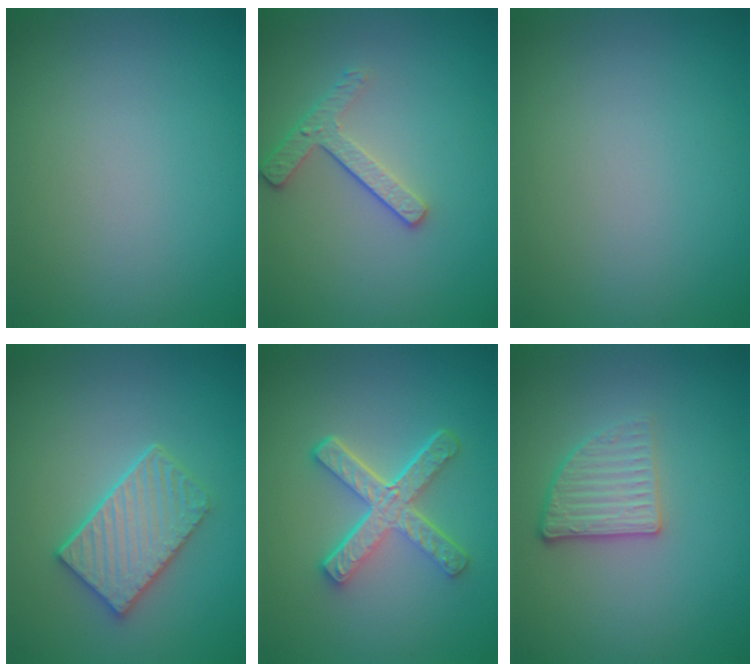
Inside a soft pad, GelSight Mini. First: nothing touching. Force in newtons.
{"total": 2.5, "press": 2.2, "slide": 1.1}
{"total": 0.0}
{"total": 3.8, "press": 3.5, "slide": 1.4}
{"total": 5.2, "press": 3.8, "slide": 3.6}
{"total": 2.6, "press": 2.3, "slide": 1.2}